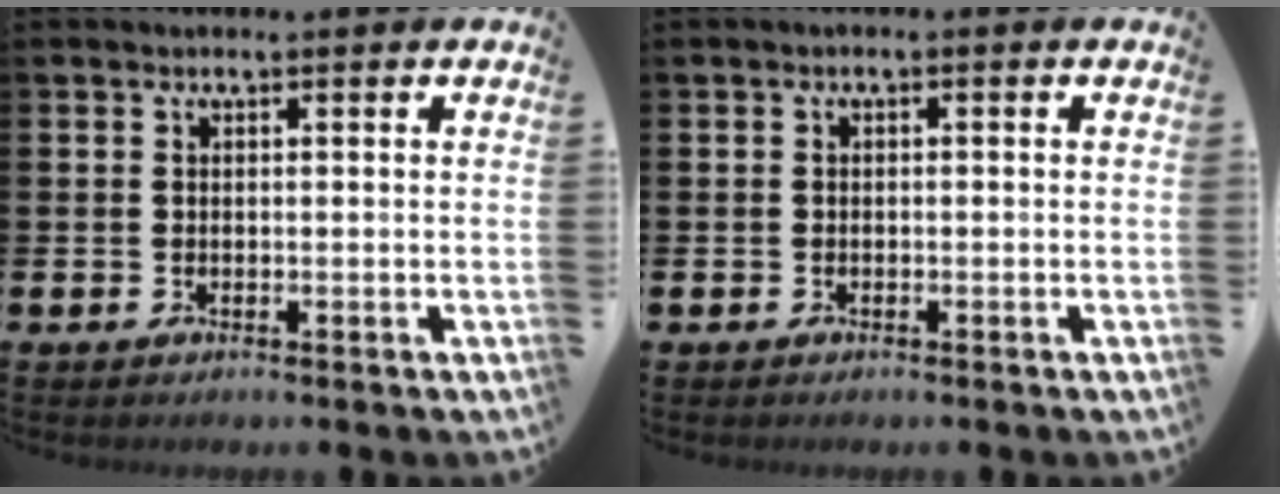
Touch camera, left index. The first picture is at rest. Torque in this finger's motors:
{"motor_torque": [0.49, -1.15, 0.15, 0.12]}